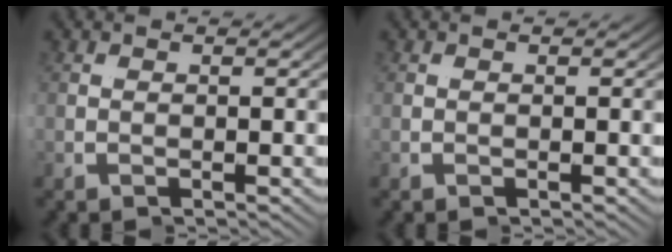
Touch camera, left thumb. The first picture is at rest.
{"total": 0.0}